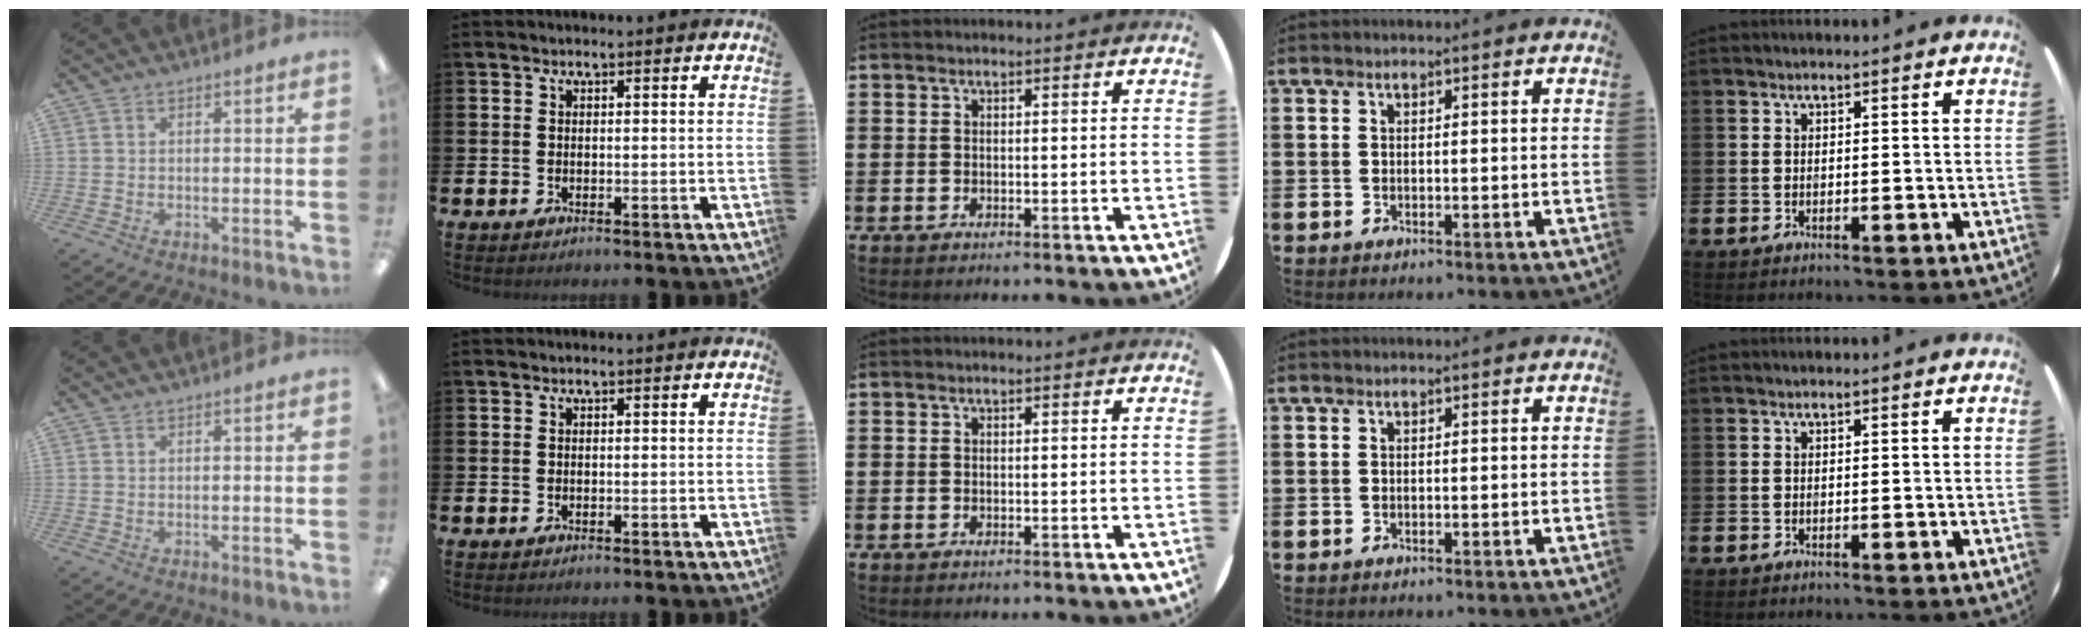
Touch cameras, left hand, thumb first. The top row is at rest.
{}